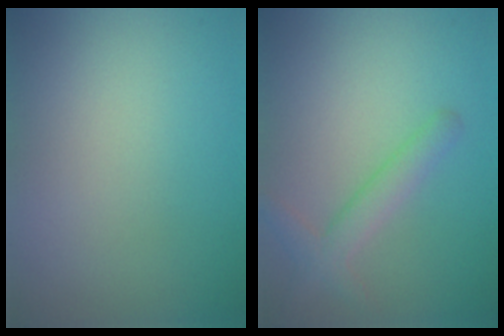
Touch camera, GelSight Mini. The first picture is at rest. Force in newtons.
{"total": 2.5, "press": 2.5, "slide": 0.1}